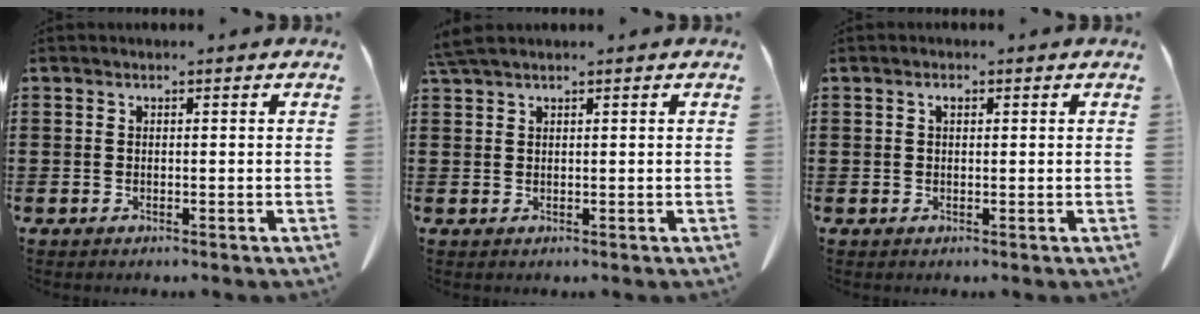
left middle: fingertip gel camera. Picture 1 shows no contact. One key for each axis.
{"total": 1.9, "fx": 1.5, "fy": 0.0, "fz": 1.1, "tx": -0.026, "ty": -0.002, "tz": 0.030}
{"total": 1.0, "fx": 0.4, "fy": 0.4, "fz": 0.8, "tx": -0.018, "ty": 0.002, "tz": 0.008}